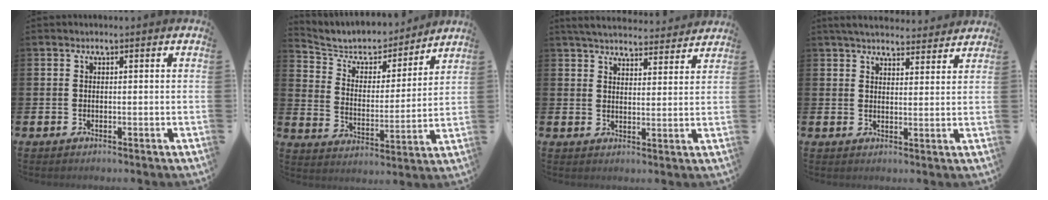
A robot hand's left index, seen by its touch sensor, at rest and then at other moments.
{"total": 6.1, "force": [5.5, 2.5, 0.8], "torque": [-0.054, -0.041, 0.090]}
{"total": 5.4, "force": [5.3, 1.0, 0.7], "torque": [-0.027, -0.033, 0.093]}
{"total": 4.9, "force": [4.7, 0.9, 0.9], "torque": [-0.026, -0.022, 0.085]}